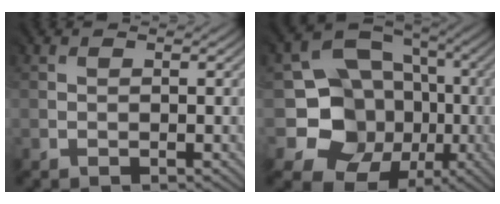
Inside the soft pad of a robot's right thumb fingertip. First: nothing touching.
{"total": 12.7, "force": [-2.0, 11.4, 5.3], "torque": [-0.118, -0.029, -0.048]}